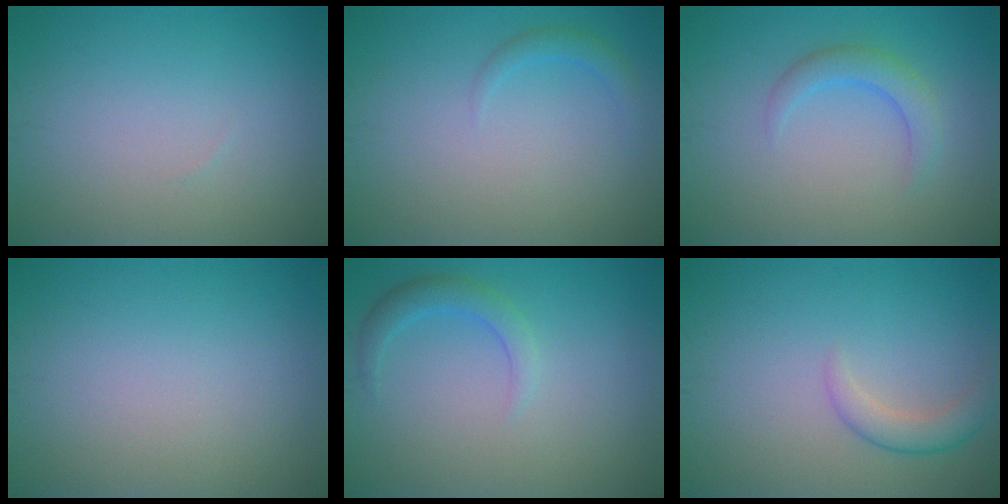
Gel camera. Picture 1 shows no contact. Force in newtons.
{"total": 1.3, "press": 1.3, "slide": 0.0}
{"total": 2.4, "press": 2.4, "slide": 0.1}
{"total": 0.0}
{"total": 2.1, "press": 2.1, "slide": 0.1}
{"total": 2.3, "press": 2.3, "slide": 0.1}